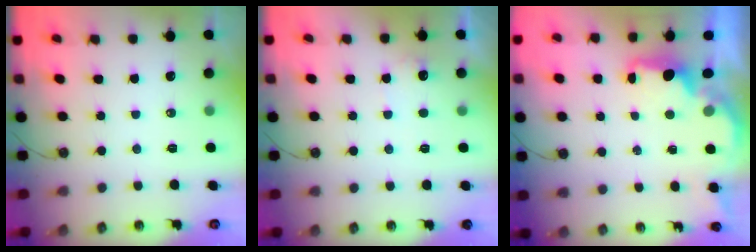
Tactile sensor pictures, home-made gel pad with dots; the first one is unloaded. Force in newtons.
{"total": 4.6, "press": 4.6, "slide": 0.3}
{"total": 2.0, "press": 1.8, "slide": 0.7}